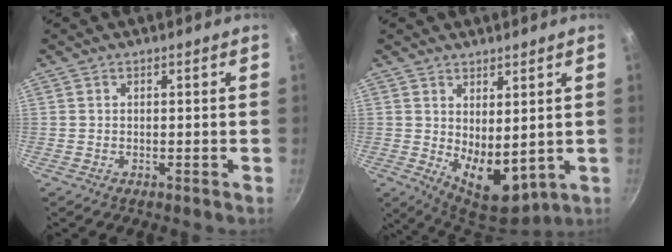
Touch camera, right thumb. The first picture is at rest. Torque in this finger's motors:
{"motor_torque": [-0.18, 1.33, 1.13, 0.01, 0.20]}